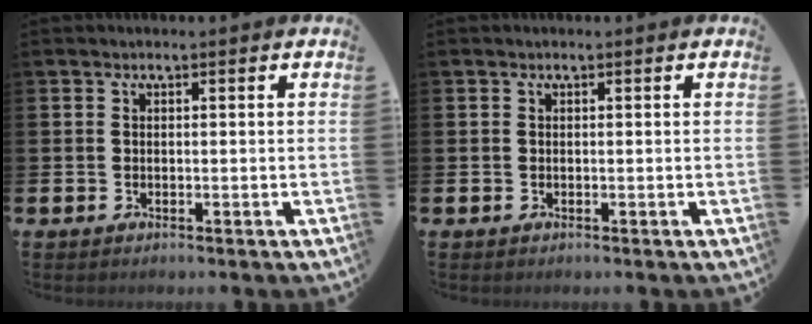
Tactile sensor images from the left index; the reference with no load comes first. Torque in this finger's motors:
{"motor_torque": [-0.01, -0.01, 0.01, 0.00]}